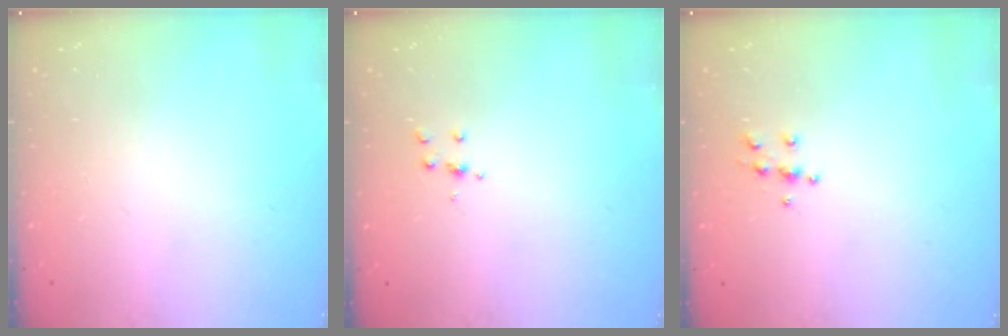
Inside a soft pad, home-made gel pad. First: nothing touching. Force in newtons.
{"total": 3.5, "press": 3.4, "slide": 0.4}
{"total": 5.5, "press": 5.4, "slide": 0.6}